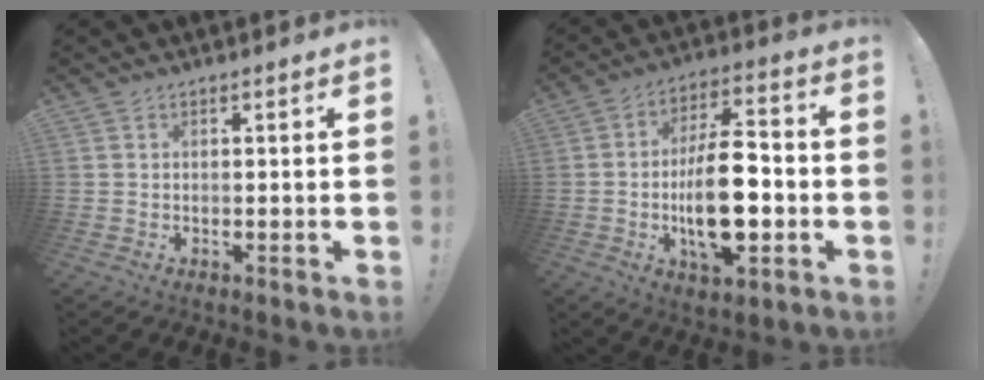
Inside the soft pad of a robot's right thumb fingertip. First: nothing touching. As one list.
[{"total": 18.2, "force": [-3.3, 8.1, 15.9], "torque": [-0.289, 0.008, -0.056]}]